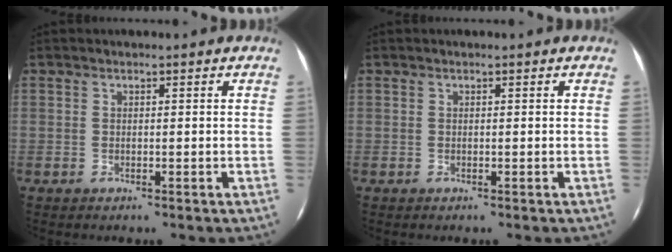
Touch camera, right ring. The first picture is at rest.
{"total": 0.0}